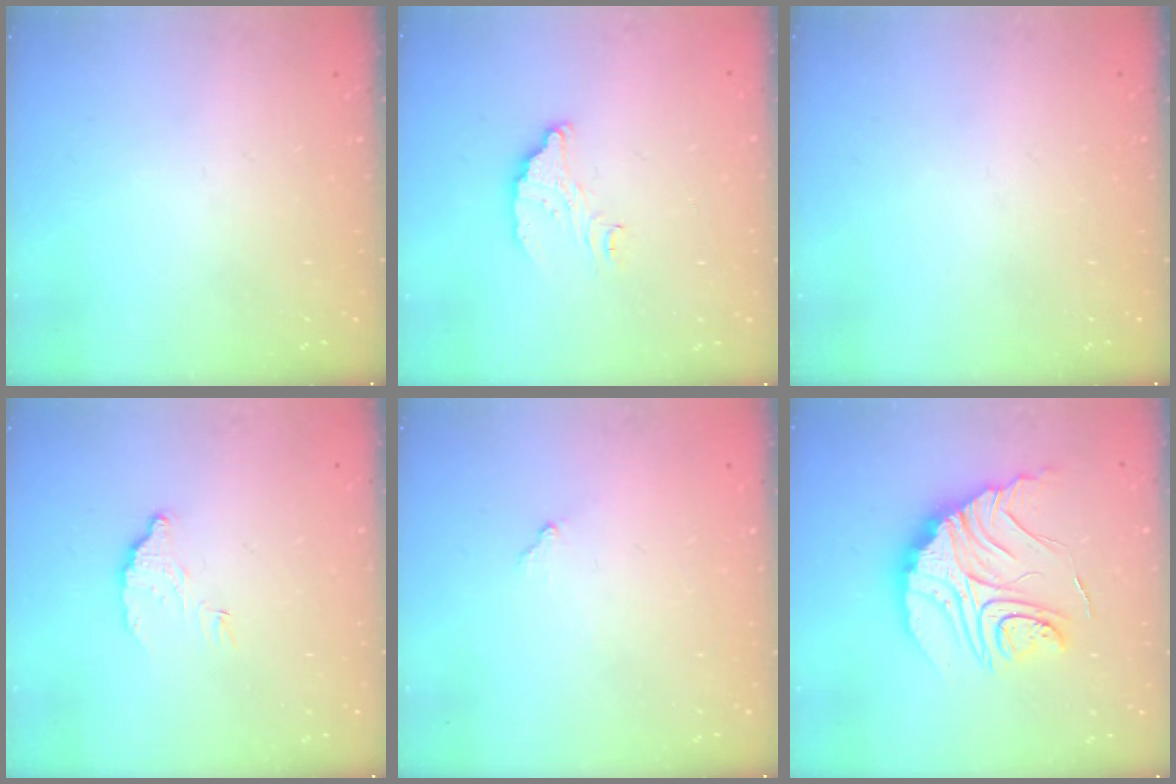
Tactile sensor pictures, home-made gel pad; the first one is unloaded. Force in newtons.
{"total": 5.9, "press": 5.9, "slide": 0.4}
{"total": 0.0}
{"total": 5.8, "press": 5.8, "slide": 0.3}
{"total": 4.8, "press": 4.7, "slide": 0.2}
{"total": 18.3, "press": 18.3, "slide": 1.5}